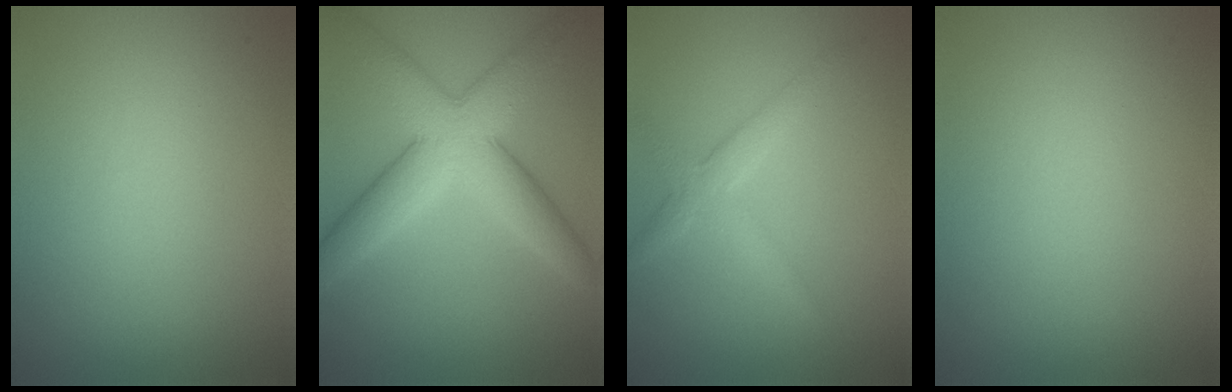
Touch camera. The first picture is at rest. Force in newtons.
{"total": 7.4, "press": 7.3, "slide": 0.5}
{"total": 2.5, "press": 2.5, "slide": 0.0}
{"total": 0.0}